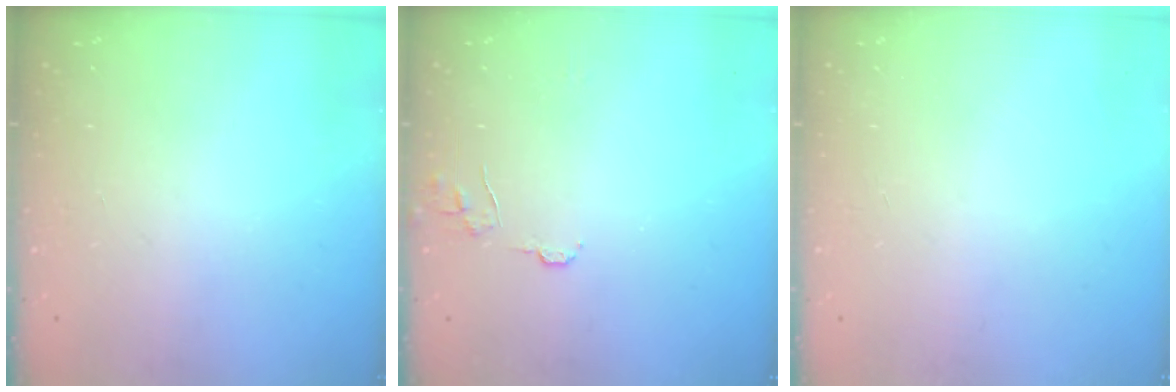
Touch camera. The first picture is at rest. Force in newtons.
{"total": 5.4, "press": 5.4, "slide": 0.5}
{"total": 0.0}